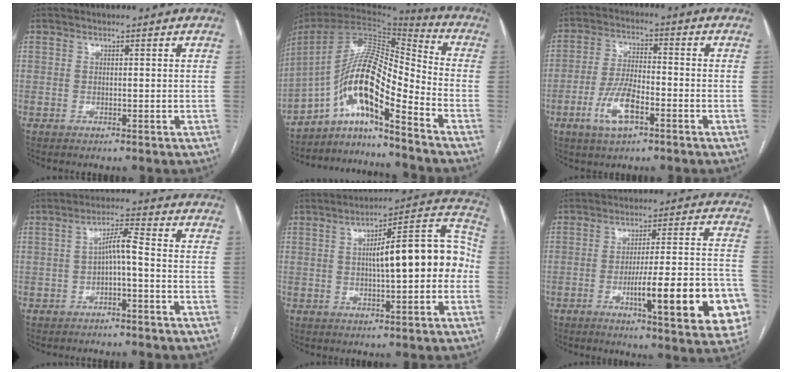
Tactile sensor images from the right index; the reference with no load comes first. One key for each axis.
{"total": 14.6, "fx": -8.0, "fy": 2.3, "fz": 11.9, "tx": -0.216, "ty": 0.026, "tz": -0.138}
{"total": 8.2, "fx": -3.8, "fy": 2.7, "fz": 6.7, "tx": -0.142, "ty": 0.000, "tz": -0.070}
{"total": 4.2, "fx": -1.0, "fy": 0.4, "fz": 4.1, "tx": -0.071, "ty": 0.019, "tz": -0.014}
{"total": 14.4, "fx": -0.1, "fy": 3.2, "fz": 14.1, "tx": -0.193, "ty": 0.048, "tz": 0.000}
{"total": 18.2, "fx": -6.3, "fy": 2.6, "fz": 16.9, "tx": -0.178, "ty": 0.015, "tz": -0.077}